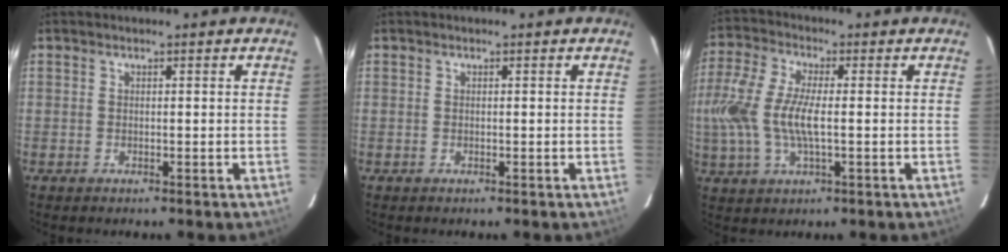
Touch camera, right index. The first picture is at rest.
{"total": 0.0}
{"total": 12.8, "force": [-0.7, 4.9, 11.8], "torque": [-0.256, 0.003, -0.015]}